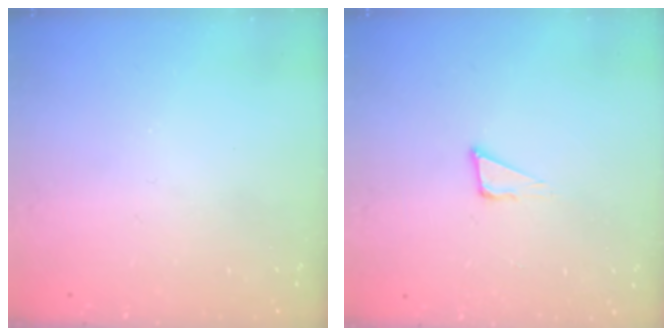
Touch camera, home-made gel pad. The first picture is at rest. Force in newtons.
{"total": 4.4, "press": 4.3, "slide": 0.8}